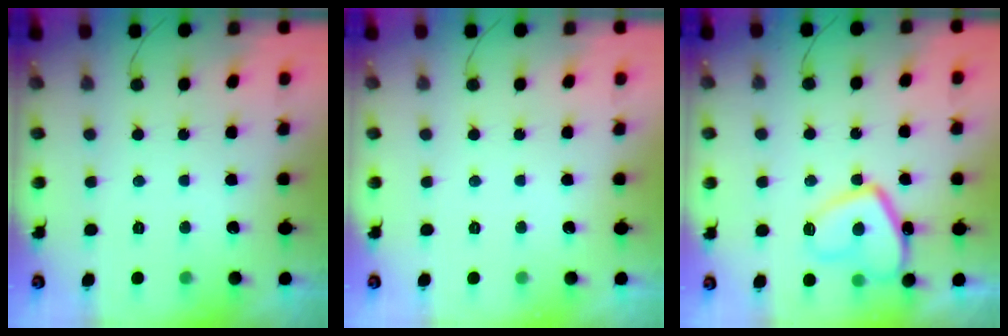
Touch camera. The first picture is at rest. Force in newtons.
{"total": 0.0}
{"total": 12.0, "press": 11.8, "slide": 1.6}